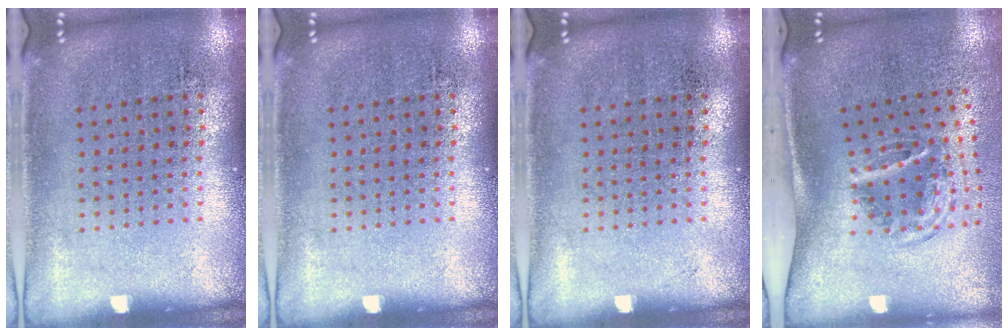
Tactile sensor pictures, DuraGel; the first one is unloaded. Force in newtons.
{"total": 0.0}
{"total": 0.0}
{"total": 2.0, "press": 1.2, "slide": 1.6}